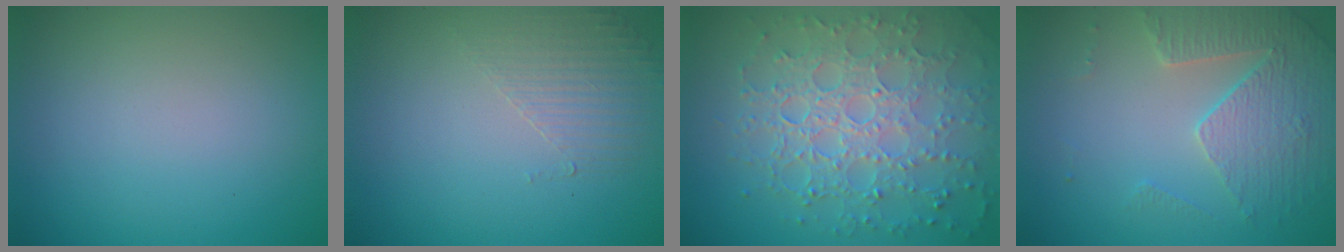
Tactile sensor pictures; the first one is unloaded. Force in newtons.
{"total": 1.6, "press": 0.7, "slide": 1.4}
{"total": 8.1, "press": 5.7, "slide": 5.8}
{"total": 3.6, "press": 3.5, "slide": 1.1}